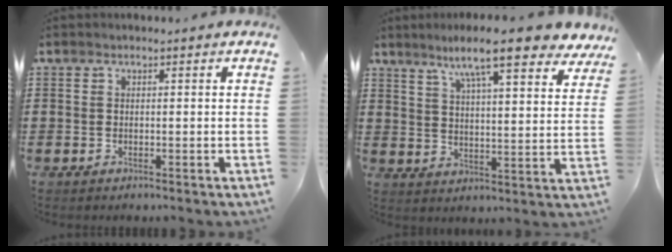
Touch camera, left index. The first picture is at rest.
{"total": 10.5, "force": [8.3, 0.9, 6.3], "torque": [-0.124, -0.033, 0.135]}